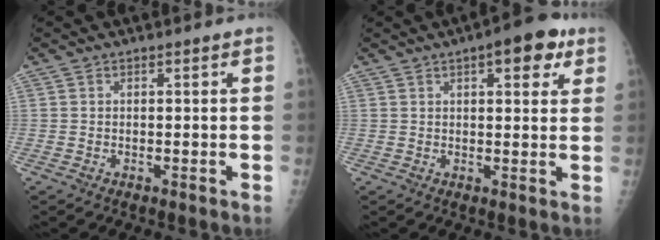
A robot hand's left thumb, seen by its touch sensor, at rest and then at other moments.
{"total": 8.2, "force": [4.0, 3.3, 6.3], "torque": [-0.056, -0.008, 0.044]}